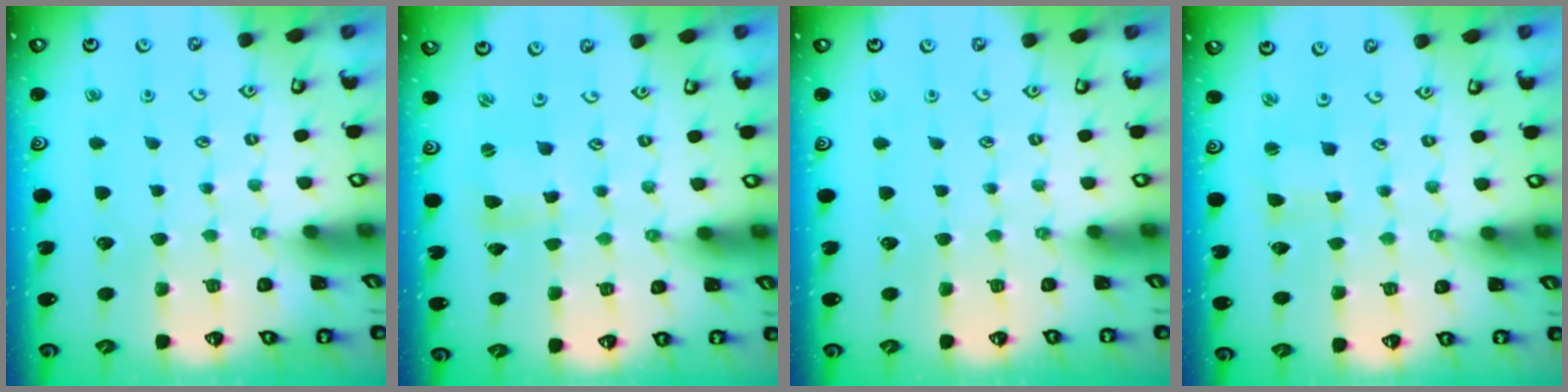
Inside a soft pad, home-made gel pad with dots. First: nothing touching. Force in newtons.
{"total": 1.1, "press": 1.1, "slide": 0.2}
{"total": 0.0}
{"total": 1.7, "press": 1.7, "slide": 0.1}